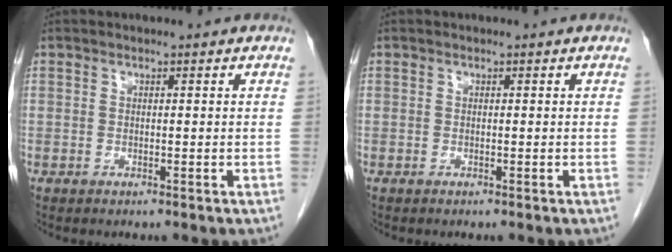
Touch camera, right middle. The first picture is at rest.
{"total": 0.0}